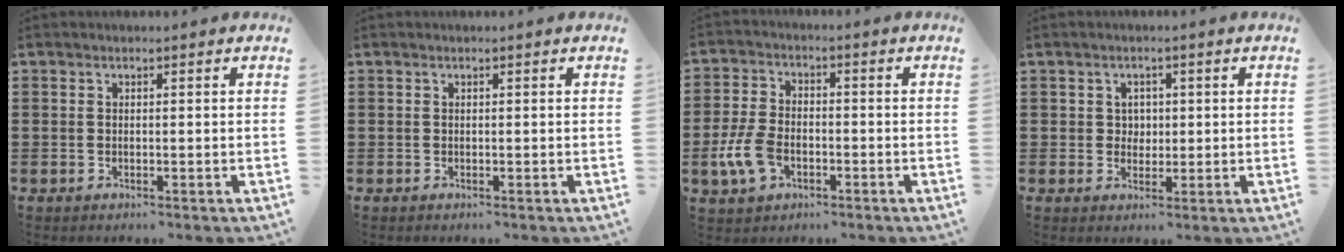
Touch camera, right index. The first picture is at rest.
{"total": 0.0}
{"total": 6.5, "force": [-2.3, 3.9, 4.6], "torque": [-0.121, -0.004, -0.050]}
{"total": 2.3, "force": [0.6, 2.1, 0.6], "torque": [-0.020, 0.010, 0.008]}